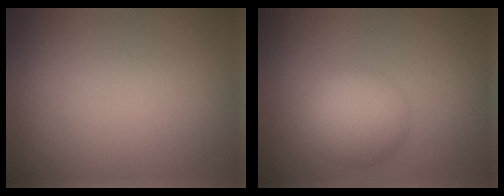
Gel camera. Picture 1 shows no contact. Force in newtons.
{"total": 4.7, "press": 4.7, "slide": 0.1}